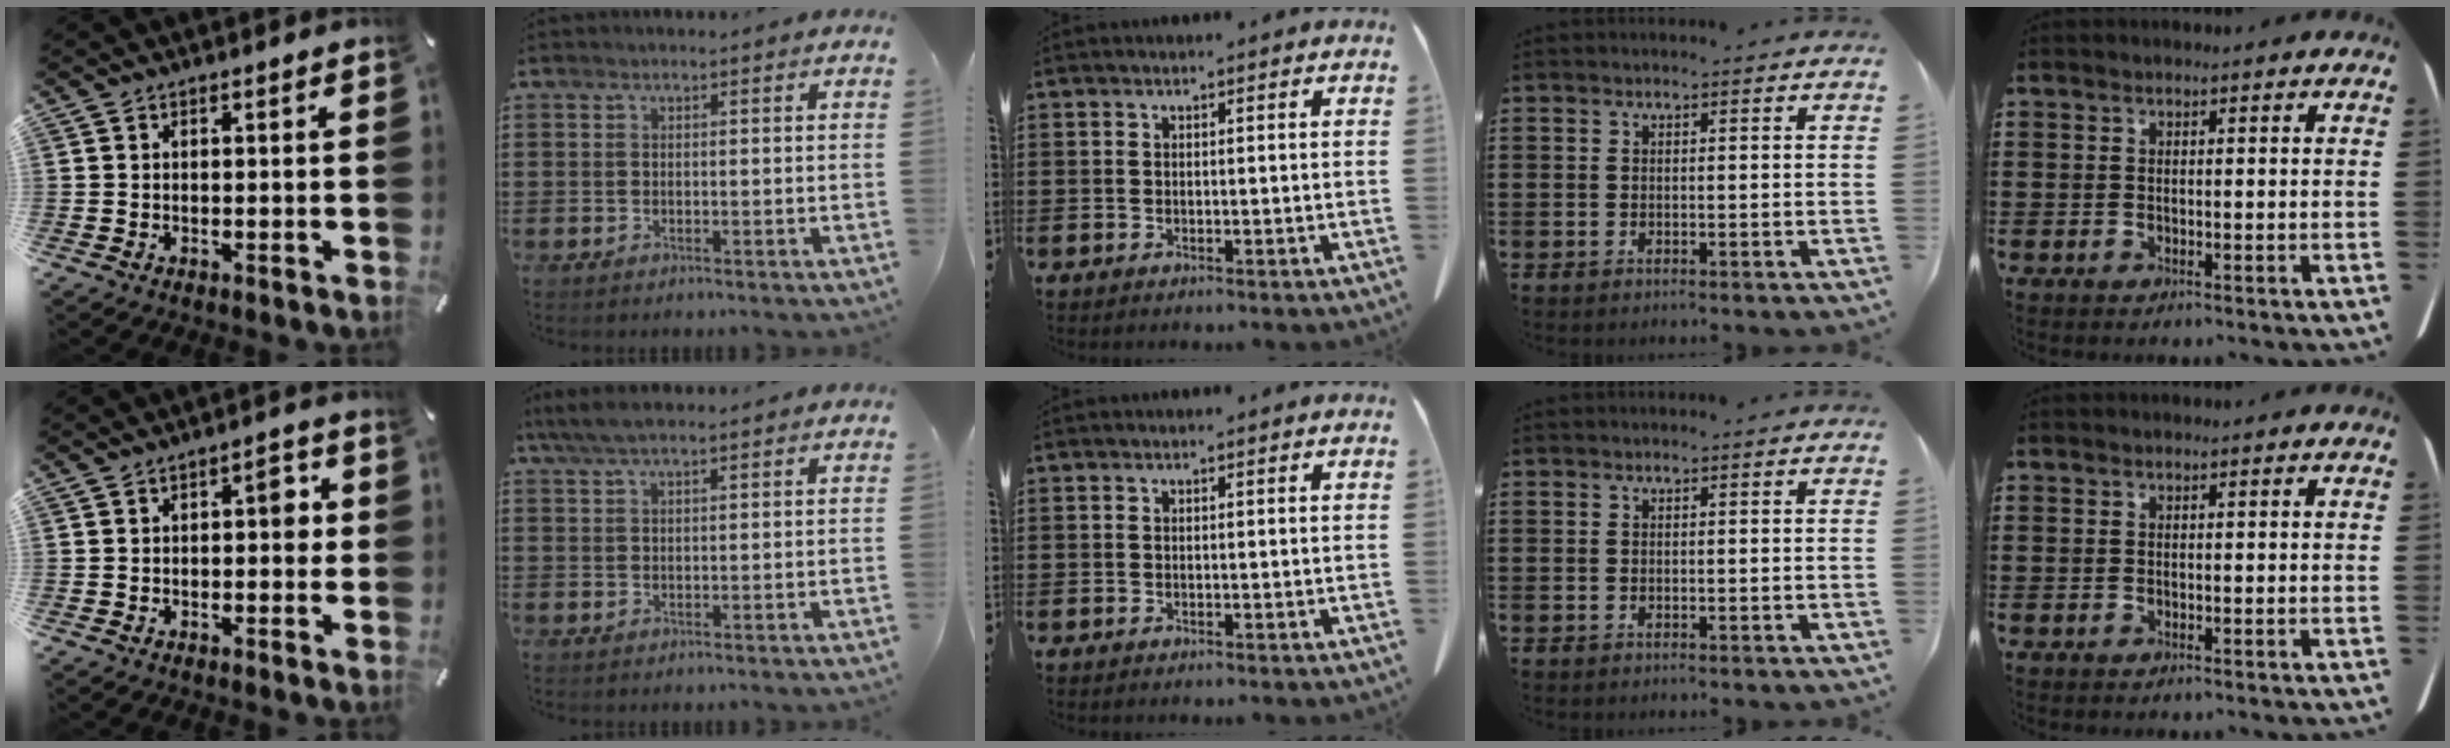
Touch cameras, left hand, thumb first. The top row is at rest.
{"thumb": {"total": 4.2, "force": [-0.1, 2.2, 3.5], "torque": [-0.045, 0.006, -0.011]}, "index": {"total": 3.7, "force": [2.4, 0.7, 2.7], "torque": [-0.057, 0.004, 0.046]}}